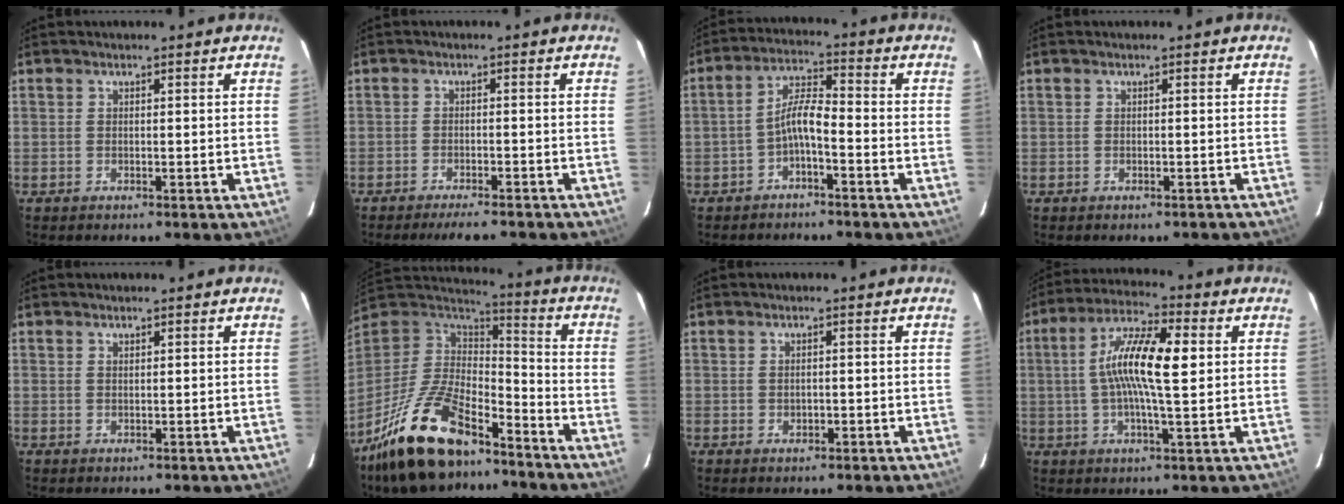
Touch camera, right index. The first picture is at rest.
{"total": 6.7, "force": [-5.8, 1.1, 3.0], "torque": [-0.070, -0.009, -0.091]}
{"total": 5.1, "force": [-2.6, 1.2, 4.2], "torque": [-0.092, 0.017, -0.048]}
{"total": 2.6, "force": [-2.1, 1.3, 0.8], "torque": [-0.013, -0.003, -0.023]}
{"total": 0.6, "force": [0.5, 0.3, 0.1], "torque": [-0.002, 0.001, 0.009]}
{"total": 22.6, "force": [-15.7, 9.1, 13.4], "torque": [-0.281, -0.019, -0.277]}
{"total": 1.0, "force": [-0.2, 0.9, 0.4], "torque": [-0.004, -0.001, -0.001]}
{"total": 12.3, "force": [1.5, 2.7, 11.9], "torque": [-0.219, 0.018, 0.019]}